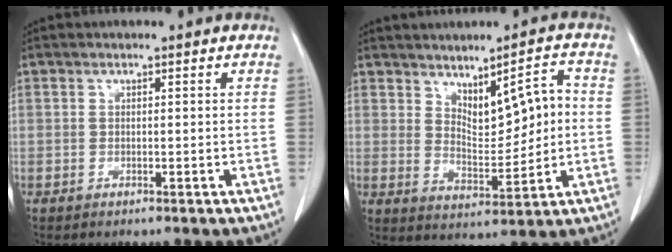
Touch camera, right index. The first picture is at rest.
{"total": 8.2, "force": [1.6, 3.1, 7.5], "torque": [-0.113, 0.011, 0.040]}